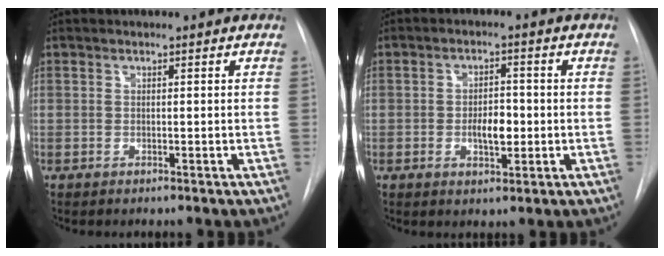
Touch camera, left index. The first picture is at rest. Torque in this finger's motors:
{"motor_torque": [0.91, 0.32, 0.13, 0.03]}